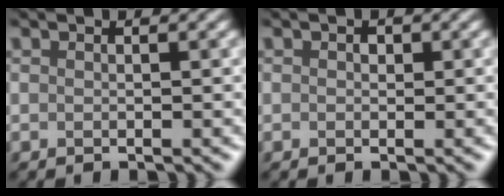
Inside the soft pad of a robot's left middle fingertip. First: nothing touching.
{"total": 0.8, "force": [0.1, -0.4, -0.7], "torque": [0.006, 0.001, 0.010]}